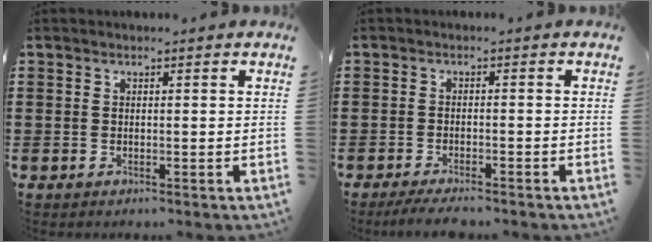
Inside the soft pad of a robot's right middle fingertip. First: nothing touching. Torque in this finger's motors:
{"motor_torque": [0.85, -0.64, 0.05, 0.05]}